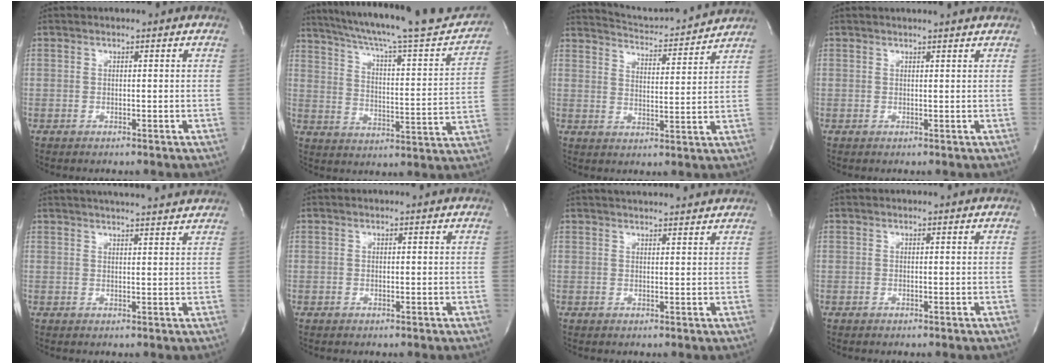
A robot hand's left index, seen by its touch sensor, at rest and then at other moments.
{"total": 25.5, "force": [22.6, 2.5, 11.4], "torque": [-0.181, -0.033, 0.303]}
{"total": 12.1, "force": [11.9, 0.2, 2.2], "torque": [-0.043, 0.001, 0.170]}
{"total": 3.6, "force": [3.4, -0.3, 1.2], "torque": [-0.017, 0.008, 0.036]}
{"total": 11.6, "force": [10.8, 0.6, 4.3], "torque": [-0.068, 0.018, 0.133]}
{"total": 0.0}
{"total": 9.4, "force": [8.9, 0.8, 2.9], "torque": [-0.044, 0.022, 0.109]}
{"total": 0.0}